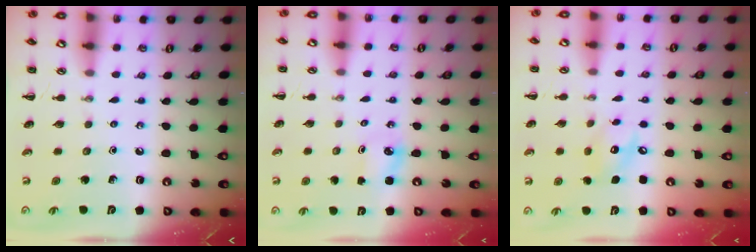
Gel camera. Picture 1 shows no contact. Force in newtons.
{"total": 2.2, "press": 2.1, "slide": 0.4}
{"total": 7.7, "press": 7.6, "slide": 1.2}